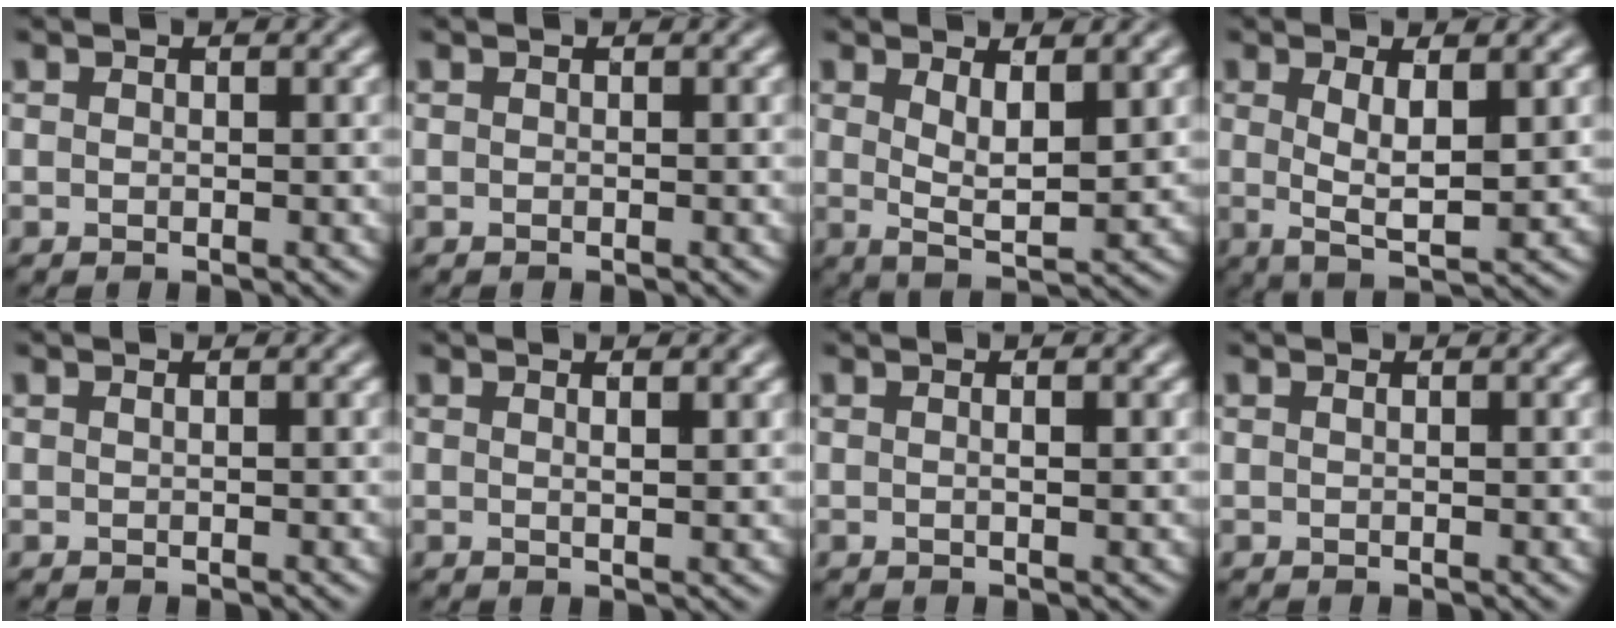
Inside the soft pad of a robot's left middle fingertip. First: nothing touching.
{"total": 0.0}
{"total": 3.9, "force": [1.3, 1.0, 3.5], "torque": [-0.066, -0.015, 0.025]}
{"total": 4.3, "force": [0.6, 1.0, 4.1], "torque": [-0.073, -0.008, 0.013]}
{"total": 0.0}
{"total": 1.5, "force": [0.7, 0.3, 1.3], "torque": [-0.011, 0.003, 0.002]}
{"total": 1.1, "force": [0.2, 0.1, 1.1], "torque": [-0.009, -0.006, -0.004]}
{"total": 0.0}